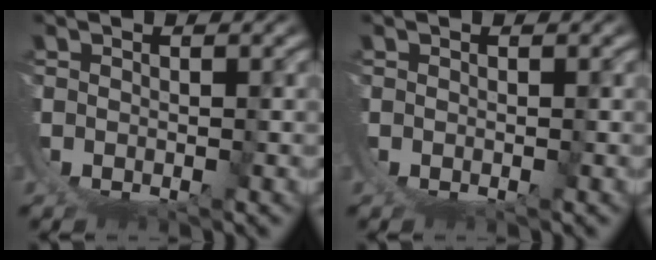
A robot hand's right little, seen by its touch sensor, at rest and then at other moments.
{"total": 0.0}